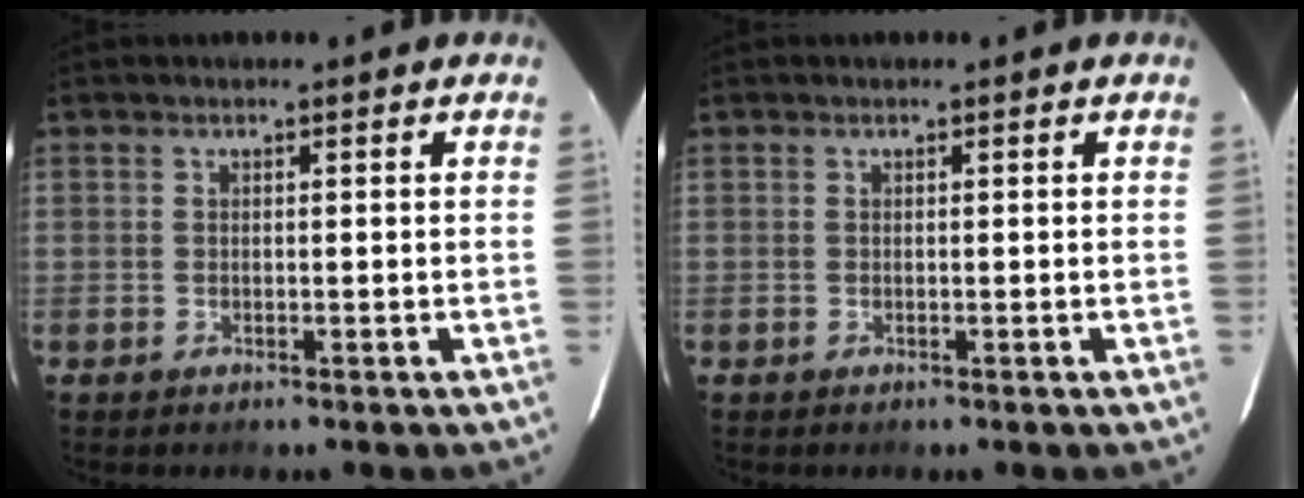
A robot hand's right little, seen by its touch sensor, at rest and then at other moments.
{"total": 0.0}